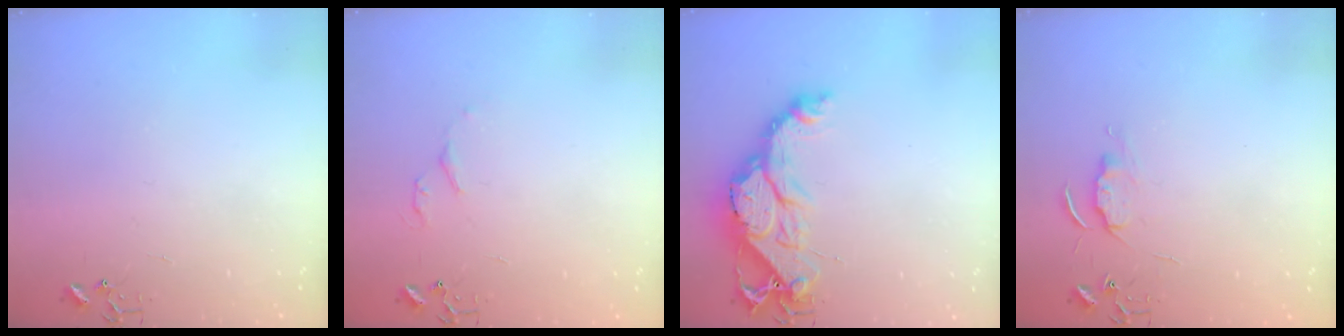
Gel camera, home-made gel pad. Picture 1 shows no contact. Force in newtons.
{"total": 4.5, "press": 4.5, "slide": 0.7}
{"total": 16.6, "press": 16.5, "slide": 1.3}
{"total": 6.2, "press": 6.2, "slide": 0.7}